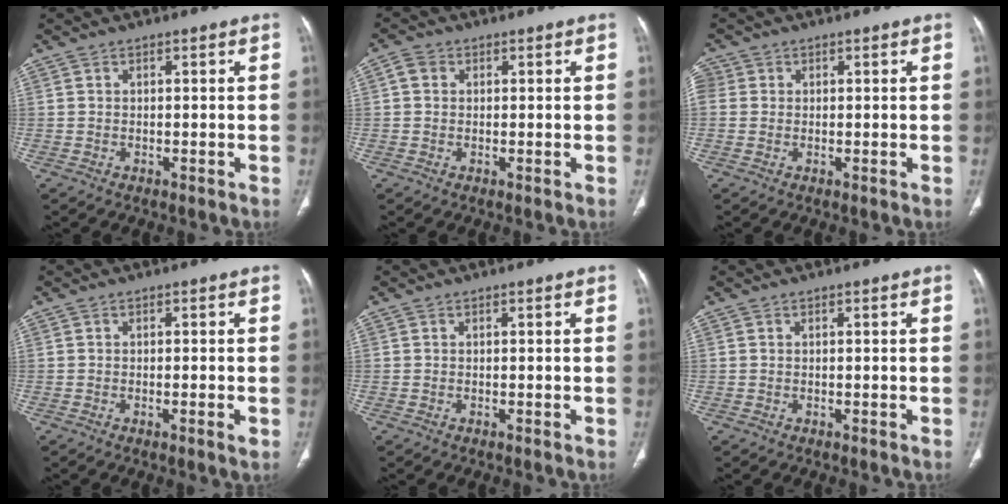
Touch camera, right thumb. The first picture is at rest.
{"total": 2.4, "force": [0.4, 2.1, 1.1], "torque": [-0.011, 0.007, 0.005]}
{"total": 3.7, "force": [0.7, 3.4, 1.4], "torque": [-0.030, 0.015, 0.015]}
{"total": 1.7, "force": [-0.5, 0.1, 1.6], "torque": [-0.029, -0.007, -0.010]}
{"total": 0.0}
{"total": 0.0}